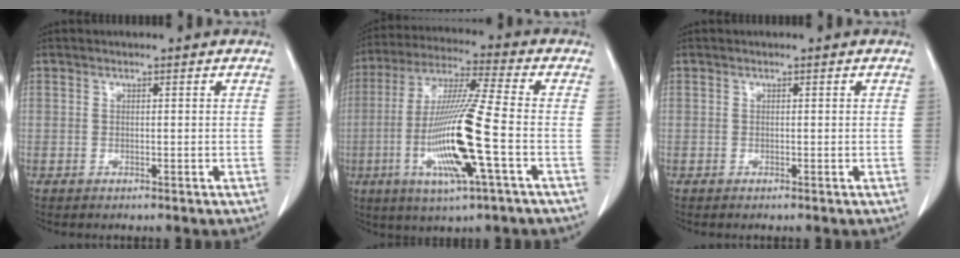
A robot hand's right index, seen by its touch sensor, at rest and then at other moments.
{"total": 16.0, "force": [-4.1, 0.0, 15.5], "torque": [-0.316, -0.015, -0.082]}
{"total": 0.0}